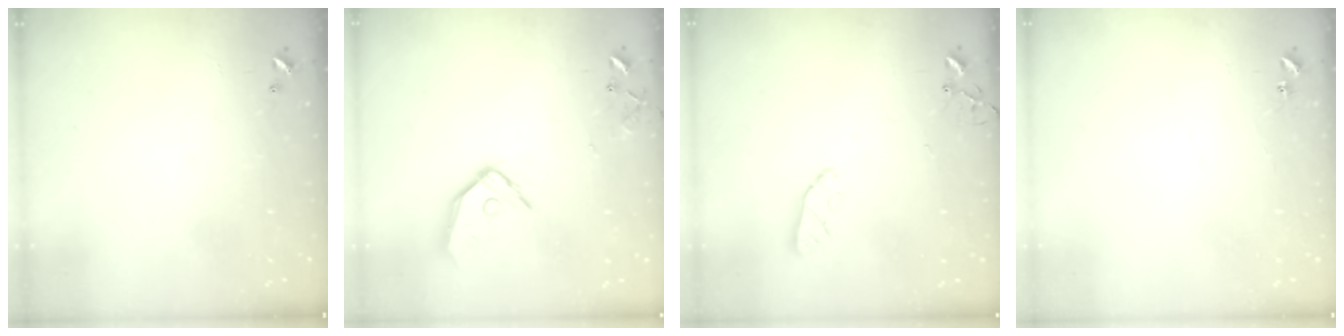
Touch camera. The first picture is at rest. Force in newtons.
{"total": 12.2, "press": 12.2, "slide": 1.1}
{"total": 7.2, "press": 7.2, "slide": 0.4}
{"total": 5.4, "press": 5.4, "slide": 0.6}